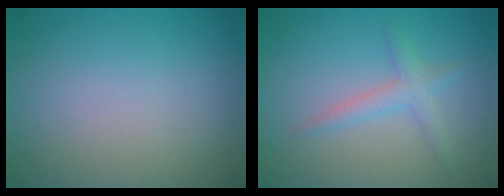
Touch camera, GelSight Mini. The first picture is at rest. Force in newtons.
{"total": 2.0, "press": 1.9, "slide": 0.2}